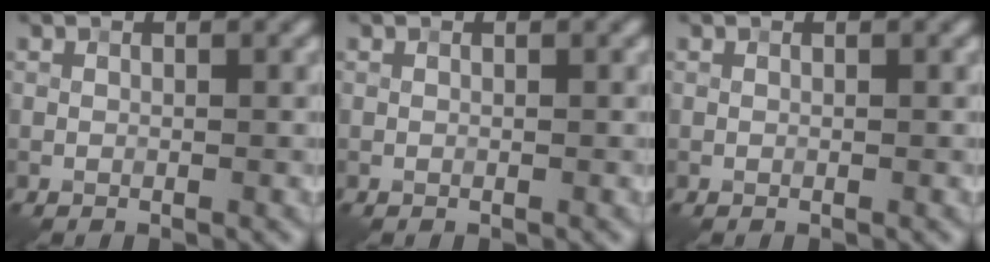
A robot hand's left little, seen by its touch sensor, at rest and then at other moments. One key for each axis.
{"total": 0.0}
{"total": 0.0}